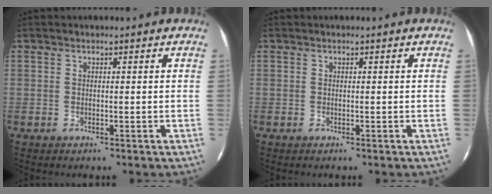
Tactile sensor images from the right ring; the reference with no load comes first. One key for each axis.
{"total": 0.0}